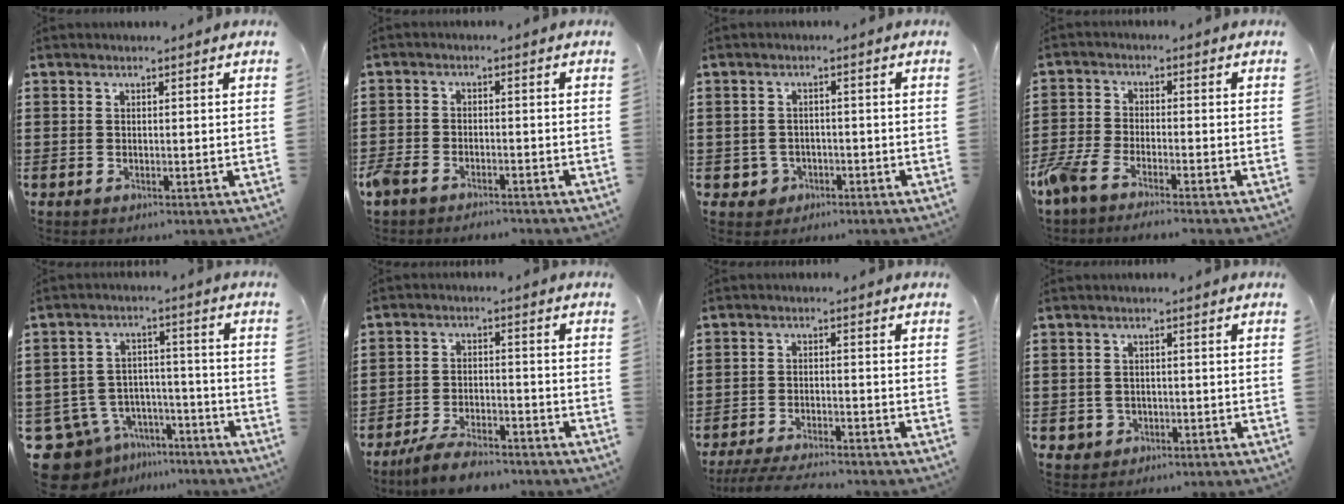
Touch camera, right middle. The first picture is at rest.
{"total": 3.3, "force": [-3.1, 1.1, 0.5], "torque": [-0.034, -0.004, -0.072]}
{"total": 2.1, "force": [-1.2, 1.7, 0.4], "torque": [-0.016, -0.001, -0.028]}
{"total": 4.5, "force": [-3.9, 0.8, 2.0], "torque": [-0.070, -0.010, -0.086]}
{"total": 9.1, "force": [-7.3, 5.2, 1.6], "torque": [-0.056, 0.031, -0.140]}
{"total": 5.4, "force": [-5.1, 0.9, 1.7], "torque": [-0.035, 0.005, -0.099]}
{"total": 4.4, "force": [-4.2, 0.2, 1.4], "torque": [-0.037, -0.009, -0.085]}
{"total": 1.8, "force": [-0.8, 1.6, 0.3], "torque": [-0.012, 0.002, -0.020]}